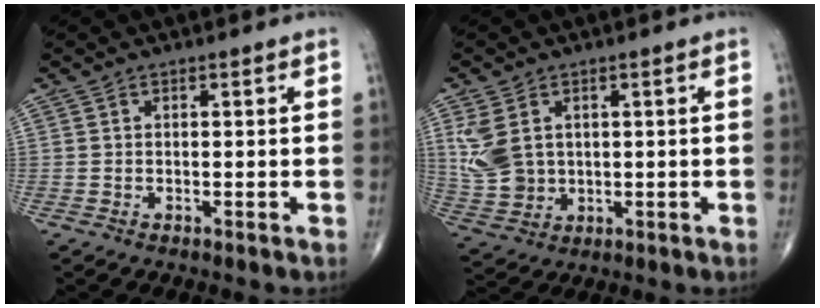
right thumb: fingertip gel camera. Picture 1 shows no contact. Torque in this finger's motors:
{"motor_torque": [0.10, 0.11, 0.60, 0.84, 0.05]}